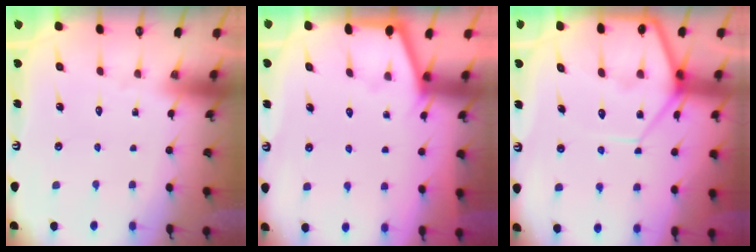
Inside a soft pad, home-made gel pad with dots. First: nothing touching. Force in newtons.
{"total": 1.5, "press": 1.4, "slide": 0.2}
{"total": 10.9, "press": 10.9, "slide": 1.1}